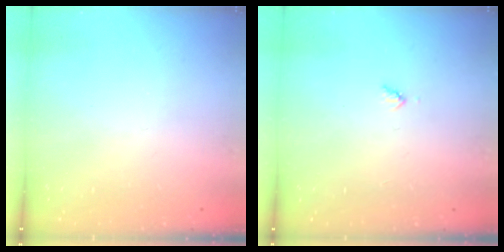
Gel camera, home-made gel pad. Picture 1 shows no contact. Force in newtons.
{"total": 3.0, "press": 3.0, "slide": 0.3}